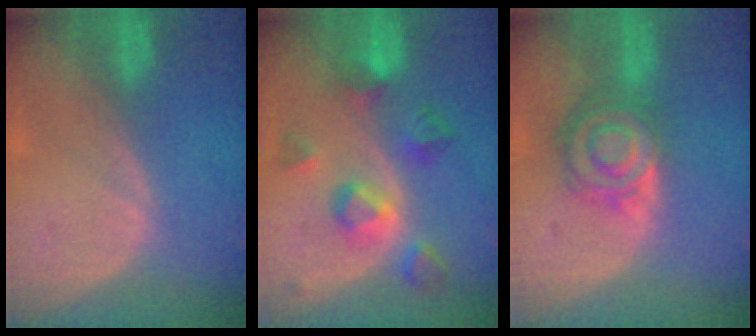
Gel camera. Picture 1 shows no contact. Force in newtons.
{"total": 7.6, "press": 7.3, "slide": 2.0}
{"total": 8.0, "press": 7.1, "slide": 3.7}